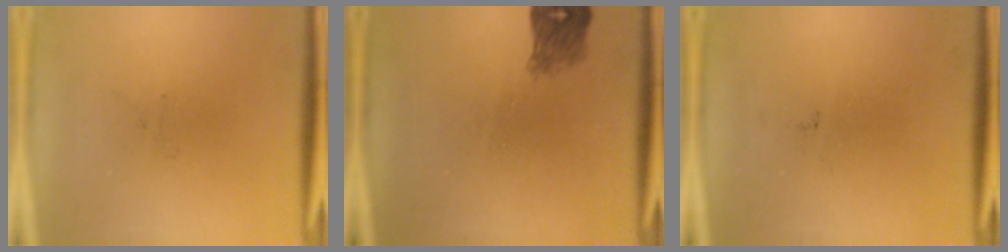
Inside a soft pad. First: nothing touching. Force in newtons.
{"total": 2.9}
{"total": 0.0}